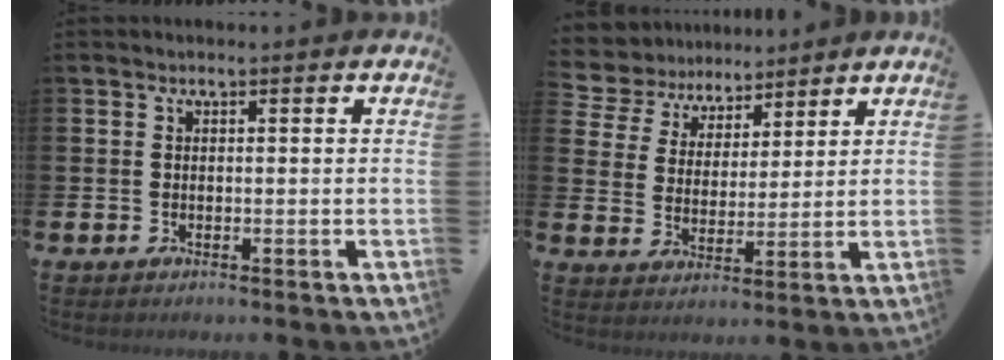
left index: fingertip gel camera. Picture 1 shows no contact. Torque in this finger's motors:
{"motor_torque": [0.46, -0.58, 0.00, -0.05]}